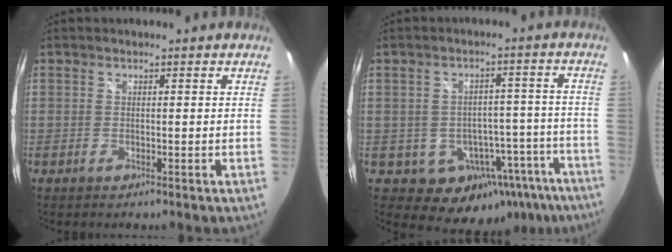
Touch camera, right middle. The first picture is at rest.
{"total": 14.3, "force": [-8.3, 10.3, 5.4], "torque": [-0.085, 0.030, -0.068]}